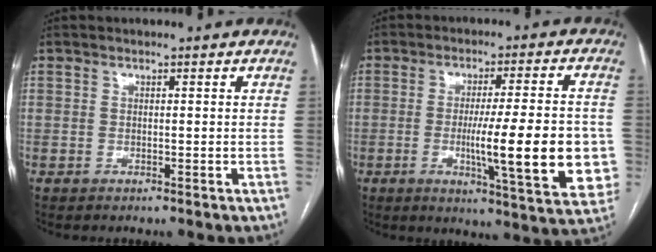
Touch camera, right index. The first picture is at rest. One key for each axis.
{"total": 16.4, "fx": -2.7, "fy": 2.0, "fz": 16.1, "tx": -0.194, "ty": -0.003, "tz": -0.029}